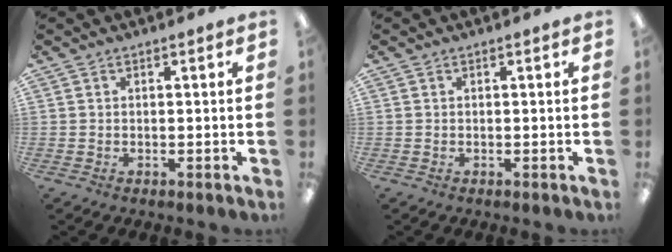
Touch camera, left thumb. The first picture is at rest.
{"total": 0.0}